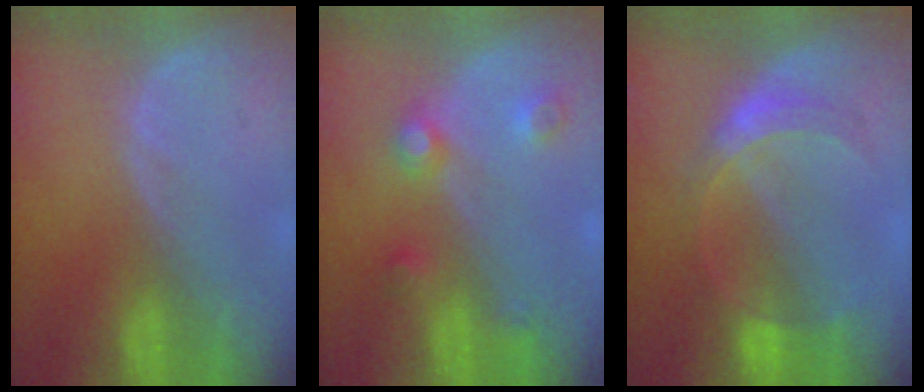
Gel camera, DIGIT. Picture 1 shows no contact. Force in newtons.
{"total": 4.4, "press": 3.9, "slide": 2.1}
{"total": 5.6, "press": 5.6, "slide": 0.1}